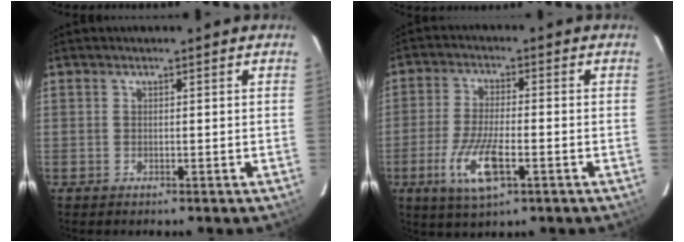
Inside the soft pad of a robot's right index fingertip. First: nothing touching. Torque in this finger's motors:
{"motor_torque": [1.25, -0.62, 0.64, 0.10]}